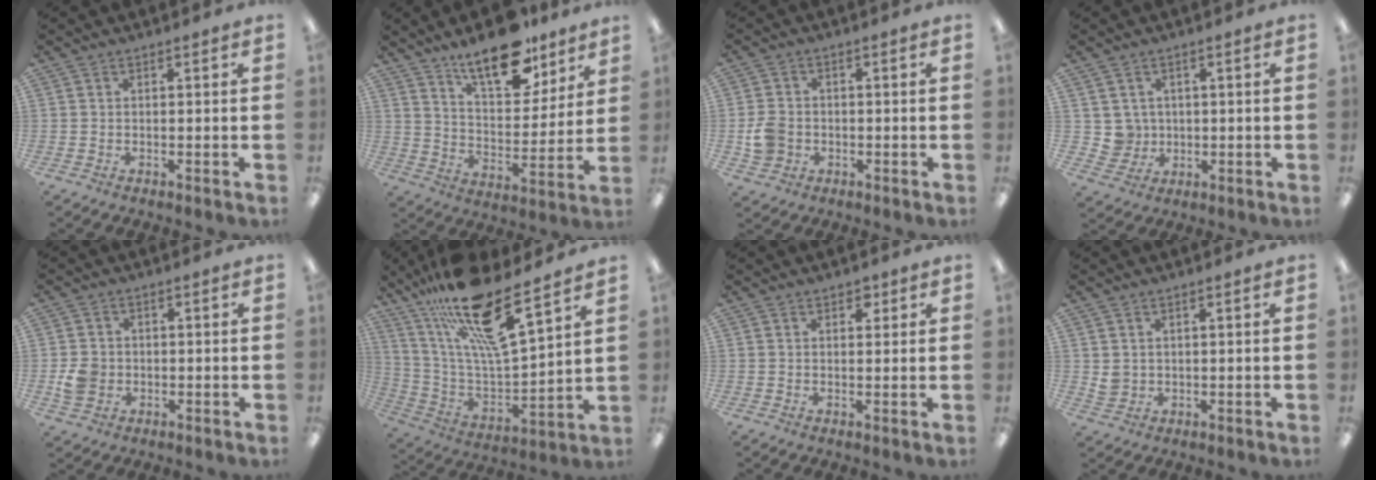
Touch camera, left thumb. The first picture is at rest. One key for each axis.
{"total": 16.1, "fx": 12.2, "fy": 6.4, "fz": 8.3, "tx": -0.126, "ty": -0.073, "tz": 0.211}
{"total": 5.5, "fx": -1.1, "fy": 4.8, "fz": 2.5, "tx": -0.047, "ty": 0.005, "tz": -0.019}
{"total": 4.4, "fx": 1.7, "fy": 4.0, "fz": -0.1, "tx": -0.009, "ty": -0.001, "tz": 0.034}
{"total": 4.9, "fx": -0.7, "fy": 4.3, "fz": 2.2, "tx": -0.029, "ty": 0.000, "tz": -0.013}
{"total": 22.4, "fx": 16.2, "fy": 5.4, "fz": 14.5, "tx": -0.267, "ty": -0.108, "tz": 0.274}
{"total": 2.2, "fx": 1.6, "fy": 1.3, "fz": 0.9, "tx": -0.003, "ty": -0.004, "tz": 0.025}
{"total": 2.8, "fx": 1.4, "fy": 2.2, "fz": 0.9, "tx": -0.012, "ty": -0.003, "tz": 0.027}